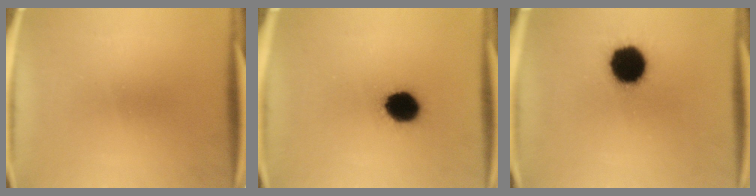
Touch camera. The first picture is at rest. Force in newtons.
{"total": 11.0}
{"total": 15.4}